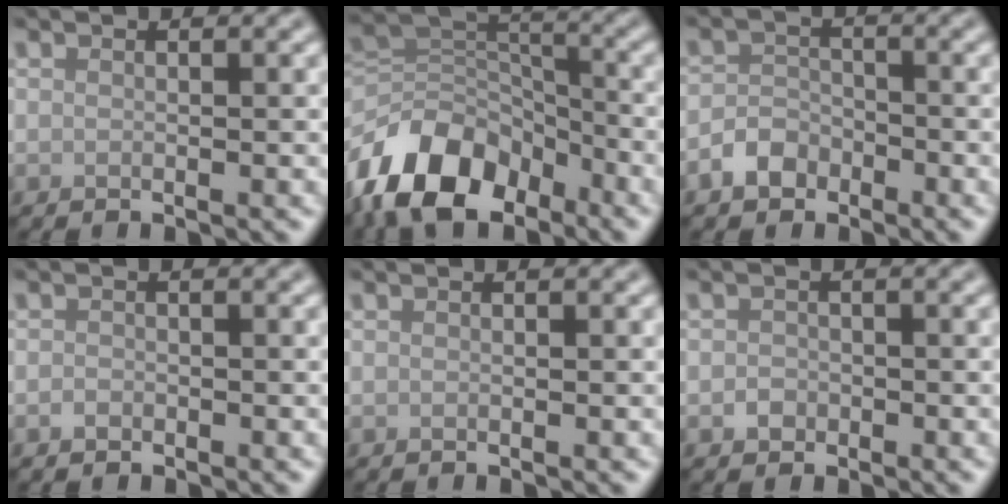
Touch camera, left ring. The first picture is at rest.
{"total": 10.8, "force": [-6.7, 6.3, 5.7], "torque": [-0.099, 0.000, -0.136]}
{"total": 2.4, "force": [-1.5, 1.7, 0.8], "torque": [-0.010, 0.009, -0.034]}
{"total": 0.7, "force": [-0.4, 0.5, 0.2], "torque": [-0.004, -0.002, -0.008]}
{"total": 0.0}
{"total": 1.0, "force": [-0.4, 0.9, 0.2], "torque": [0.001, -0.001, -0.010]}